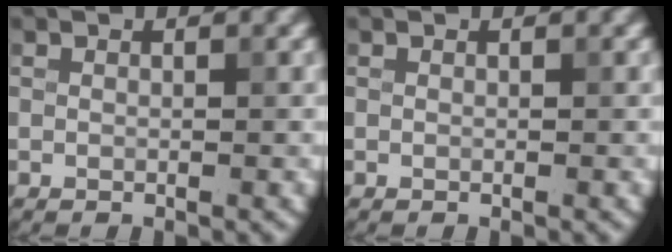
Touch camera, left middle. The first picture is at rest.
{"total": 0.0}